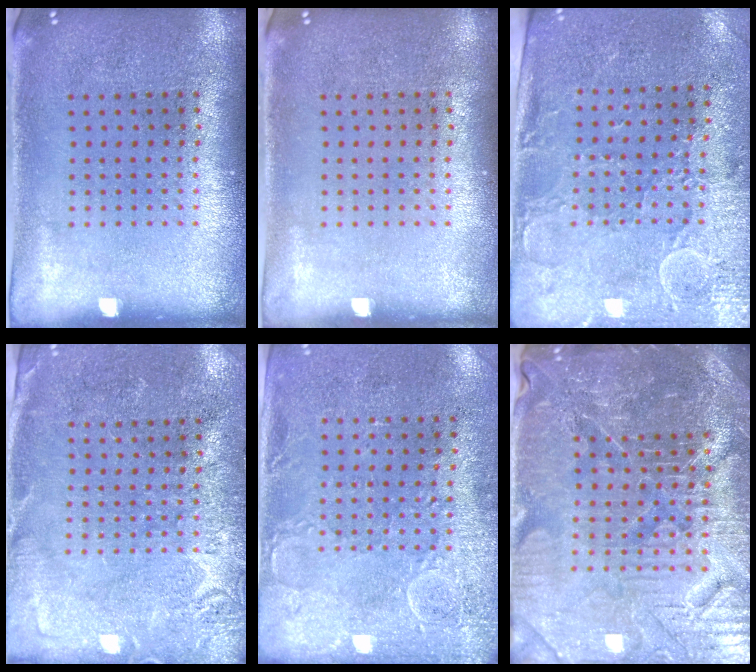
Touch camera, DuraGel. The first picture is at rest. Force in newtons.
{"total": 0.0}
{"total": 3.0, "press": 2.6, "slide": 1.5}
{"total": 2.8, "press": 2.6, "slide": 0.9}
{"total": 3.0, "press": 2.2, "slide": 2.0}
{"total": 5.3, "press": 5.0, "slide": 1.8}